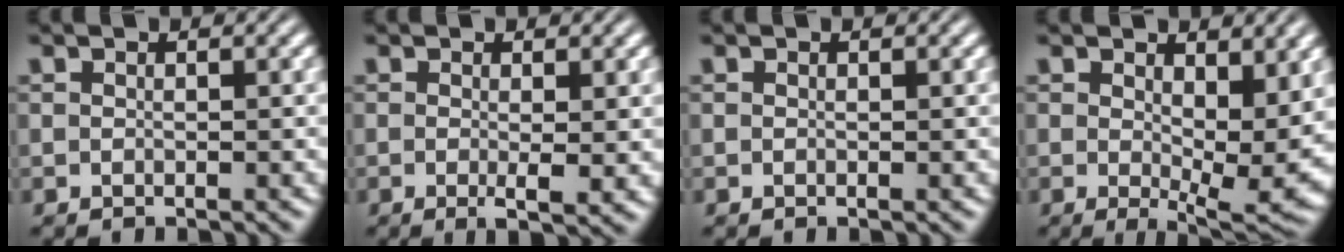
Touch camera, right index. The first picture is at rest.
{"total": 2.3, "force": [-0.7, 0.3, 2.2], "torque": [-0.035, -0.009, -0.011]}
{"total": 0.0}
{"total": 4.4, "force": [0.3, 0.7, 4.3], "torque": [-0.051, -0.026, 0.012]}